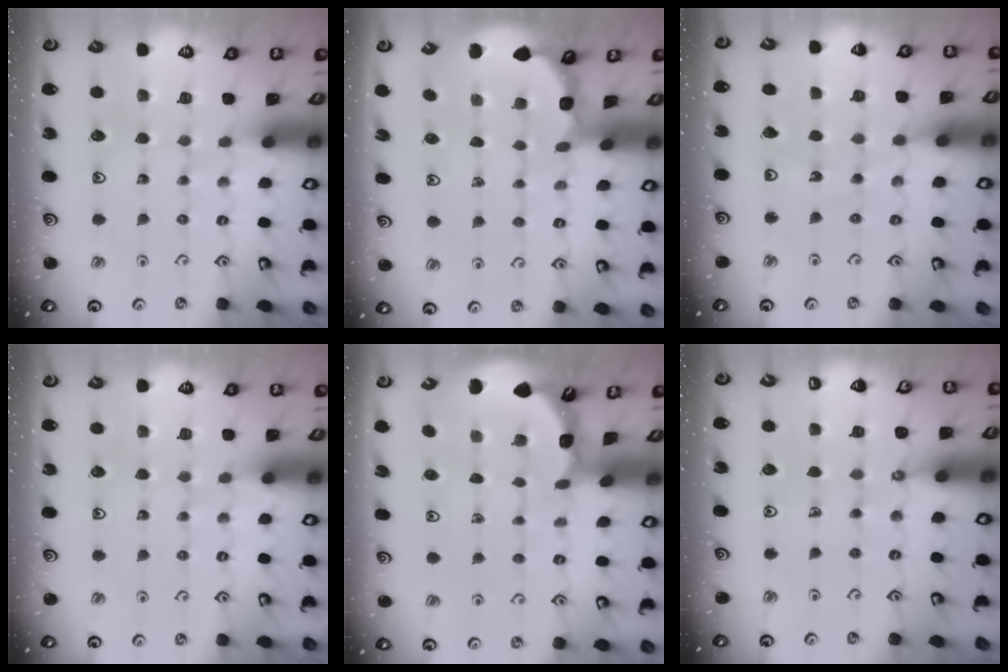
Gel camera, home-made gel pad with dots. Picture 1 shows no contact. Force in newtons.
{"total": 1.9, "press": 1.9, "slide": 0.1}
{"total": 3.0, "press": 3.0, "slide": 0.2}
{"total": 0.0}
{"total": 1.7, "press": 1.7, "slide": 0.1}
{"total": 0.9, "press": 0.9, "slide": 0.1}